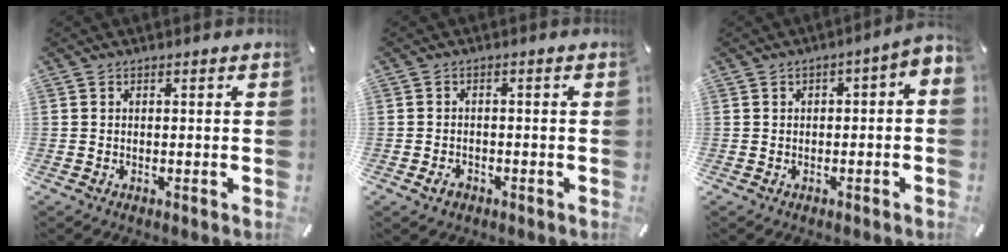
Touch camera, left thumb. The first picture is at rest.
{"total": 2.6, "force": [-1.5, 1.7, 1.3], "torque": [-0.032, 0.003, -0.030]}
{"total": 3.3, "force": [-1.4, 1.6, 2.5], "torque": [-0.043, 0.017, -0.028]}